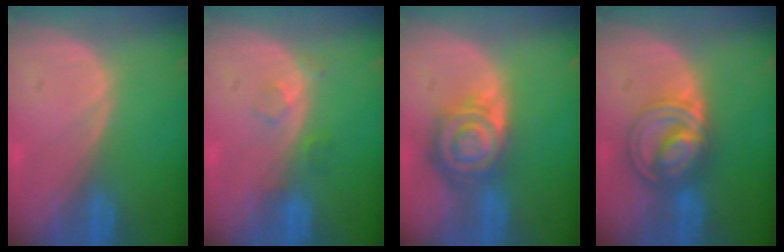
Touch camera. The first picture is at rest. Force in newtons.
{"total": 2.1, "press": 2.1, "slide": 0.2}
{"total": 8.4, "press": 7.2, "slide": 4.3}
{"total": 7.4, "press": 7.3, "slide": 0.4}